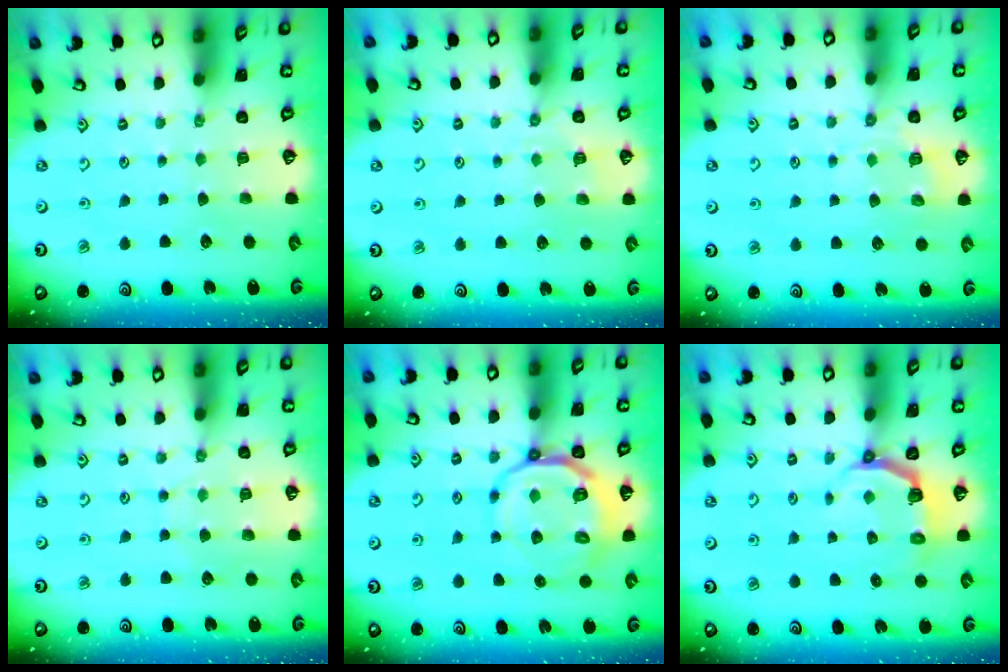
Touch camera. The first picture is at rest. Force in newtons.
{"total": 3.0, "press": 2.9, "slide": 0.7}
{"total": 7.7, "press": 7.6, "slide": 1.0}
{"total": 6.6, "press": 6.6, "slide": 0.6}
{"total": 11.9, "press": 11.6, "slide": 2.6}
{"total": 4.5, "press": 3.0, "slide": 3.4}